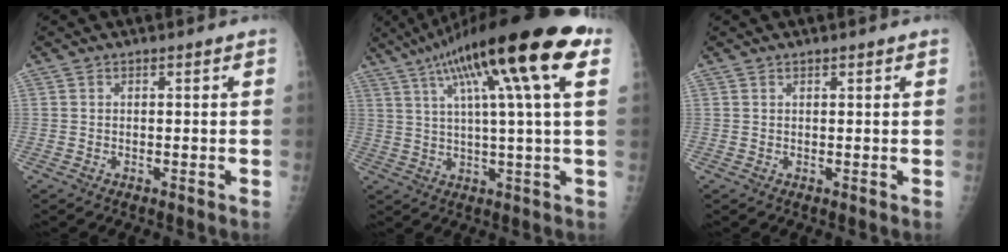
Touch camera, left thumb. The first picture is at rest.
{"total": 21.5, "force": [9.5, 3.1, 19.0], "torque": [-0.309, 0.016, 0.143]}
{"total": 0.6, "force": [0.5, 0.2, 0.4], "torque": [-0.004, -0.001, 0.007]}